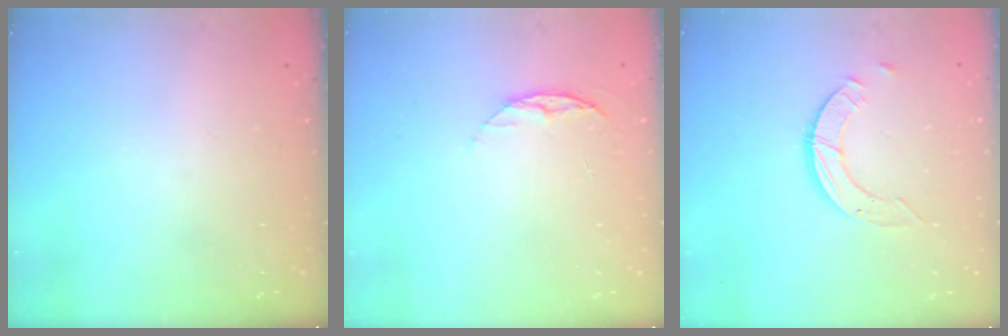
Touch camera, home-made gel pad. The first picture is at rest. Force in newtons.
{"total": 6.4, "press": 6.3, "slide": 0.7}
{"total": 3.5, "press": 3.5, "slide": 0.2}